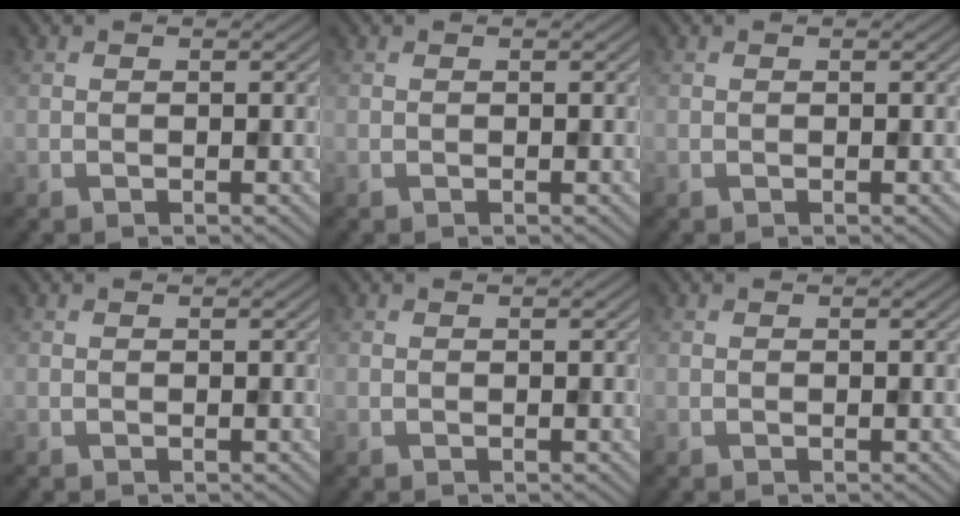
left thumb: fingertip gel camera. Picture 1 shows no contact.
{"total": 0.0}
{"total": 0.0}
{"total": 0.0}
{"total": 0.0}
{"total": 0.0}